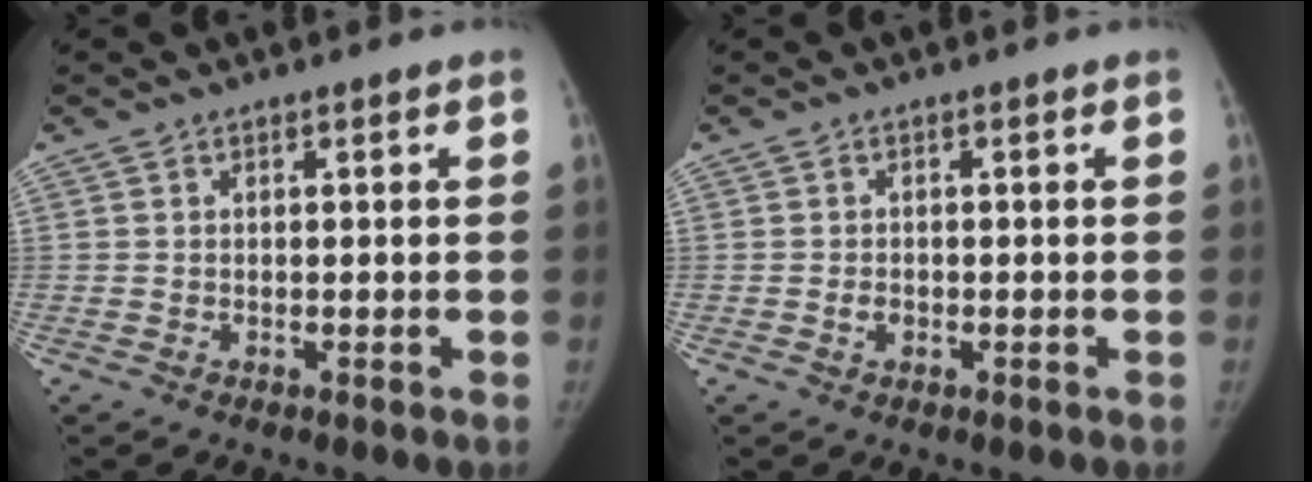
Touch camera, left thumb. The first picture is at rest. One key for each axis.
{"total": 1.5, "fx": -0.7, "fy": 1.1, "fz": 0.7, "tx": -0.010, "ty": 0.006, "tz": -0.012}